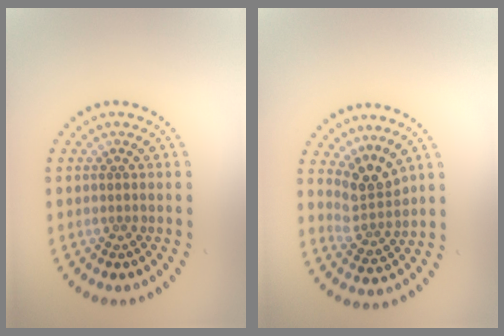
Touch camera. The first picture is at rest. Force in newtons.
{"total": 3.3, "press": 2.3, "slide": 2.3}